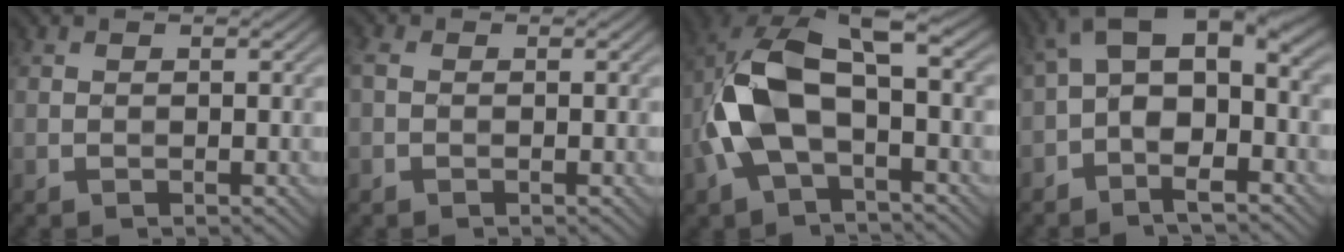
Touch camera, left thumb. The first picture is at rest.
{"total": 1.4, "force": [-0.2, 0.9, 1.1], "torque": [-0.033, 0.004, -0.010]}
{"total": 11.6, "force": [-1.4, 6.1, 9.8], "torque": [-0.231, 0.012, -0.035]}
{"total": 12.2, "force": [-0.8, 6.0, 10.6], "torque": [-0.188, 0.023, -0.022]}